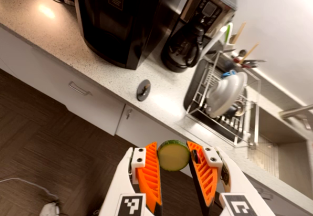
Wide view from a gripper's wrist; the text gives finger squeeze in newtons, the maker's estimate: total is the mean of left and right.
{"total": 10.4, "left": 10.3, "right": 10.5}